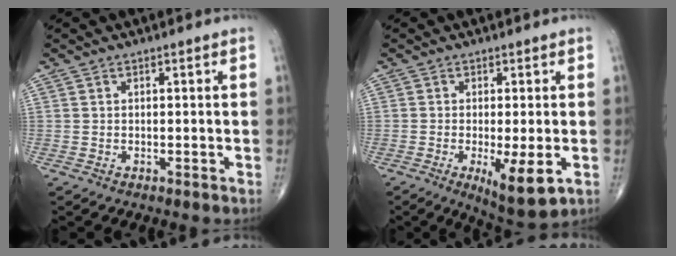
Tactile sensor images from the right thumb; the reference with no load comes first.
{"total": 8.0, "force": [-2.3, 1.9, 7.4], "torque": [-0.119, -0.024, -0.031]}